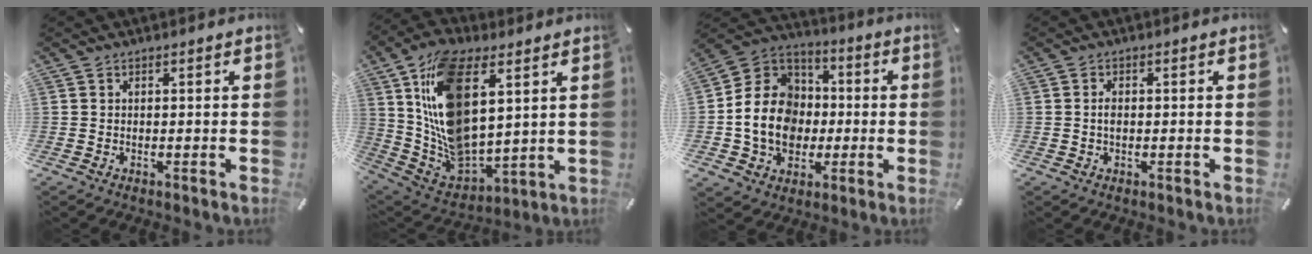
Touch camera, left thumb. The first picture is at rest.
{"total": 19.5, "force": [7.8, 10.9, 14.1], "torque": [-0.308, -0.038, 0.141]}
{"total": 16.0, "force": [-2.1, 13.8, 7.9], "torque": [-0.188, 0.021, -0.034]}
{"total": 1.7, "force": [-0.1, 1.0, 1.4], "torque": [-0.028, 0.001, -0.002]}